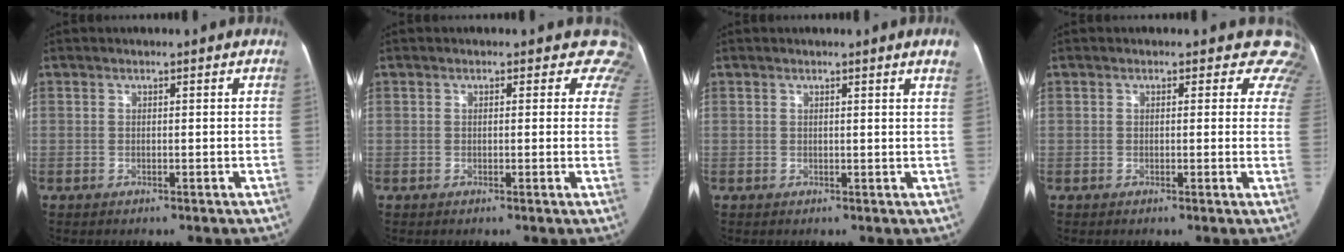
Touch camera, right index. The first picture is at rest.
{"total": 5.0, "force": [3.9, 3.0, 0.7], "torque": [0.030, -0.006, 0.010]}
{"total": 2.9, "force": [2.2, -0.3, 1.8], "torque": [-0.023, -0.008, 0.012]}
{"total": 5.9, "force": [4.8, 3.3, 0.7], "torque": [0.033, -0.007, 0.018]}